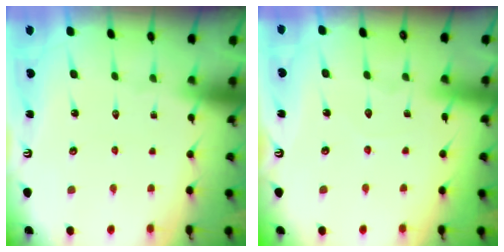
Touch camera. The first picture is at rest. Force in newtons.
{"total": 4.8, "press": 4.7, "slide": 0.4}